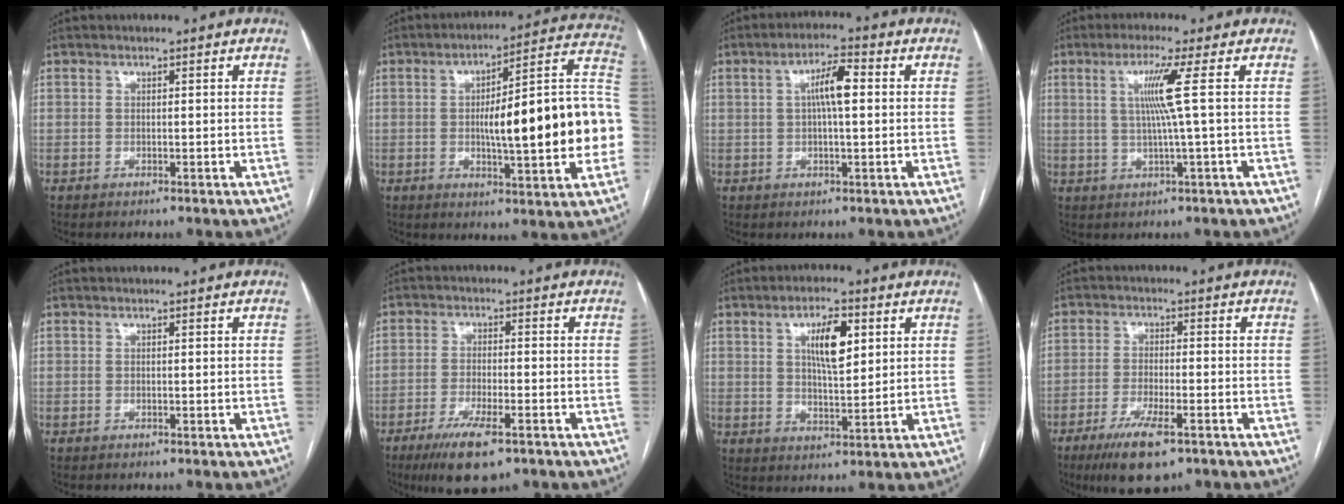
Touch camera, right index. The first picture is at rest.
{"total": 22.3, "force": [-1.5, 4.0, 21.9], "torque": [-0.241, 0.043, -0.013]}
{"total": 5.8, "force": [0.9, 1.1, 5.6], "torque": [-0.101, 0.015, 0.016]}
{"total": 5.9, "force": [1.2, -1.7, 5.6], "torque": [-0.109, -0.002, 0.026]}
{"total": 0.0}
{"total": 8.7, "force": [-5.4, 1.9, 6.5], "torque": [-0.113, -0.017, -0.089]}
{"total": 7.6, "force": [2.6, 2.3, 6.7], "torque": [-0.114, 0.004, 0.047]}
{"total": 8.7, "force": [-5.4, 1.9, 6.6], "torque": [-0.116, -0.017, -0.088]}